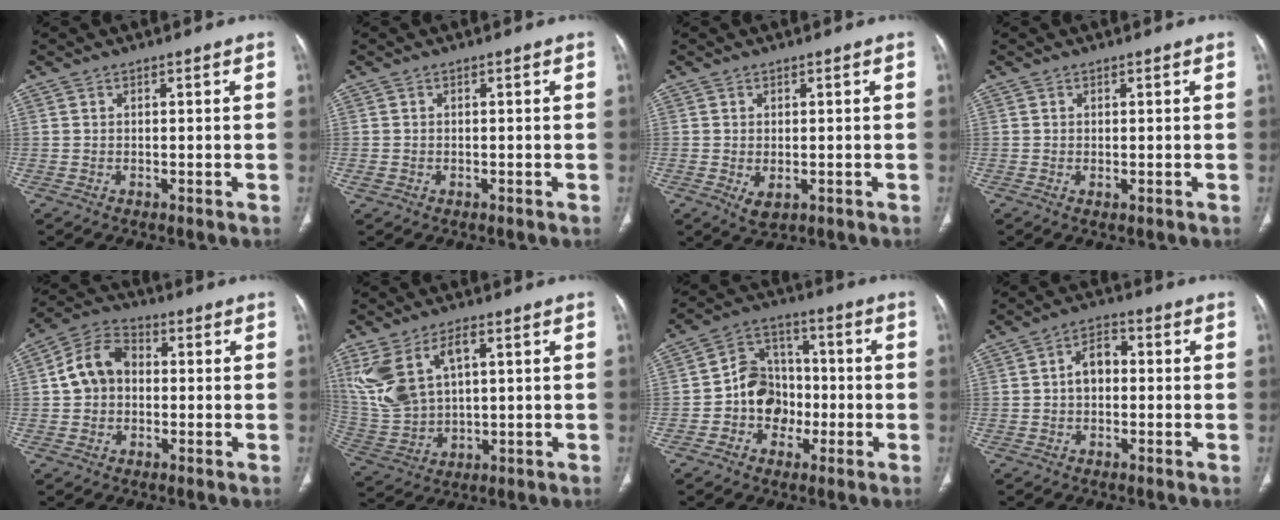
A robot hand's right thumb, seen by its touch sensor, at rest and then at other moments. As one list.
[{"total": 1.0, "force": [-0.3, 0.8, 0.5], "torque": [-0.015, 0.001, -0.003]}, {"total": 3.0, "force": [-0.7, 1.8, 2.3], "torque": [-0.040, -0.006, -0.001]}, {"total": 0.6, "force": [-0.1, 0.3, 0.5], "torque": [-0.012, -0.003, 0.000]}, {"total": 9.2, "force": [0.4, 7.2, 5.8], "torque": [-0.094, 0.027, -0.005]}, {"total": 13.6, "force": [4.8, 7.7, 10.1], "torque": [-0.222, -0.002, 0.113]}, {"total": 10.5, "force": [-2.5, 9.0, 4.7], "torque": [-0.037, 0.040, -0.052]}, {"total": 5.2, "force": [-0.2, 3.6, 3.8], "torque": [-0.053, 0.020, -0.013]}]